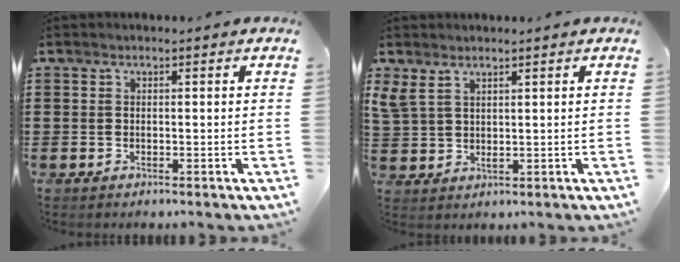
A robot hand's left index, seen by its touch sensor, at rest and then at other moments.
{"total": 2.6, "force": [1.7, 1.0, 1.6], "torque": [-0.036, 0.003, 0.031]}